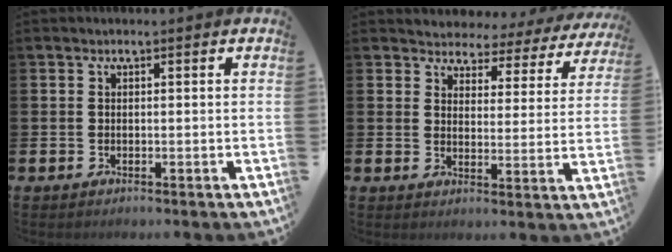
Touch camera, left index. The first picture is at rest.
{"total": 2.9, "force": [2.7, 1.2, -0.2], "torque": [-0.010, -0.034, 0.036]}